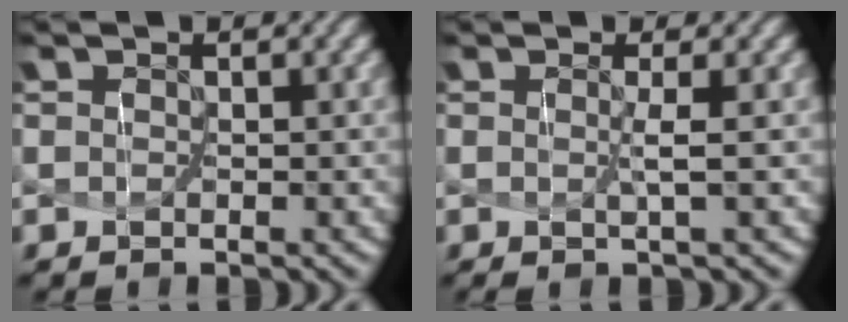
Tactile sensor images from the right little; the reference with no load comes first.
{"total": 1.5, "force": [-0.2, -0.7, 1.3], "torque": [-0.039, -0.006, 0.007]}